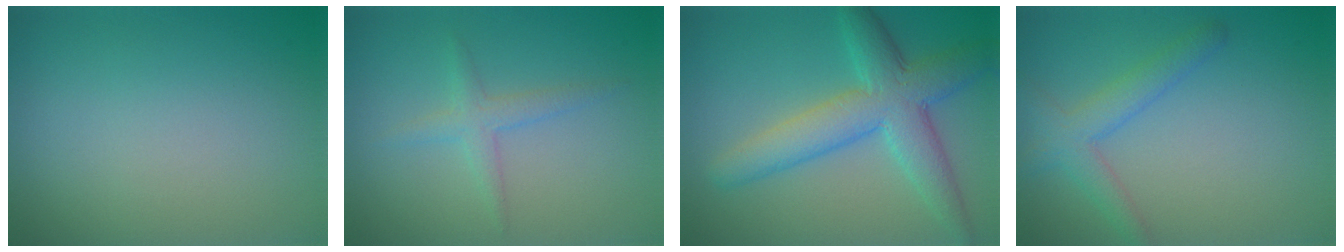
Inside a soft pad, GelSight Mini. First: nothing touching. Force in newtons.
{"total": 1.8, "press": 1.8, "slide": 0.1}
{"total": 6.3, "press": 6.3, "slide": 0.1}
{"total": 3.0, "press": 3.0, "slide": 0.1}